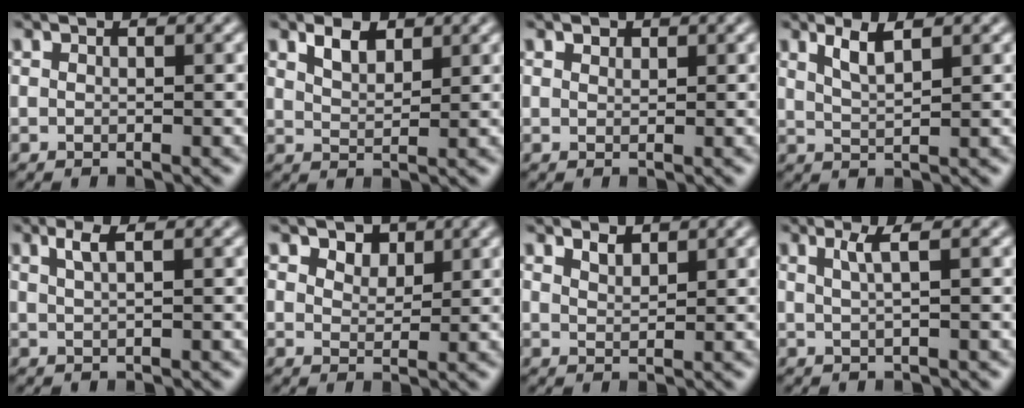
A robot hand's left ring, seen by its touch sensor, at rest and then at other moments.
{"total": 2.5, "force": [1.7, 1.2, 1.4], "torque": [-0.029, 0.001, 0.035]}
{"total": 0.8, "force": [0.7, 0.4, 0.2], "torque": [-0.003, 0.000, 0.013]}
{"total": 2.4, "force": [1.5, 0.6, 1.8], "torque": [-0.034, -0.002, 0.031]}
{"total": 1.9, "force": [1.0, 0.5, 1.5], "torque": [-0.024, 0.003, 0.014]}
{"total": 2.4, "force": [1.7, 1.4, 1.0], "torque": [-0.023, -0.005, 0.027]}
{"total": 1.4, "force": [1.3, 0.4, 0.4], "torque": [-0.011, -0.002, 0.026]}
{"total": 2.0, "force": [0.8, 0.5, 1.8], "torque": [-0.030, 0.001, 0.012]}